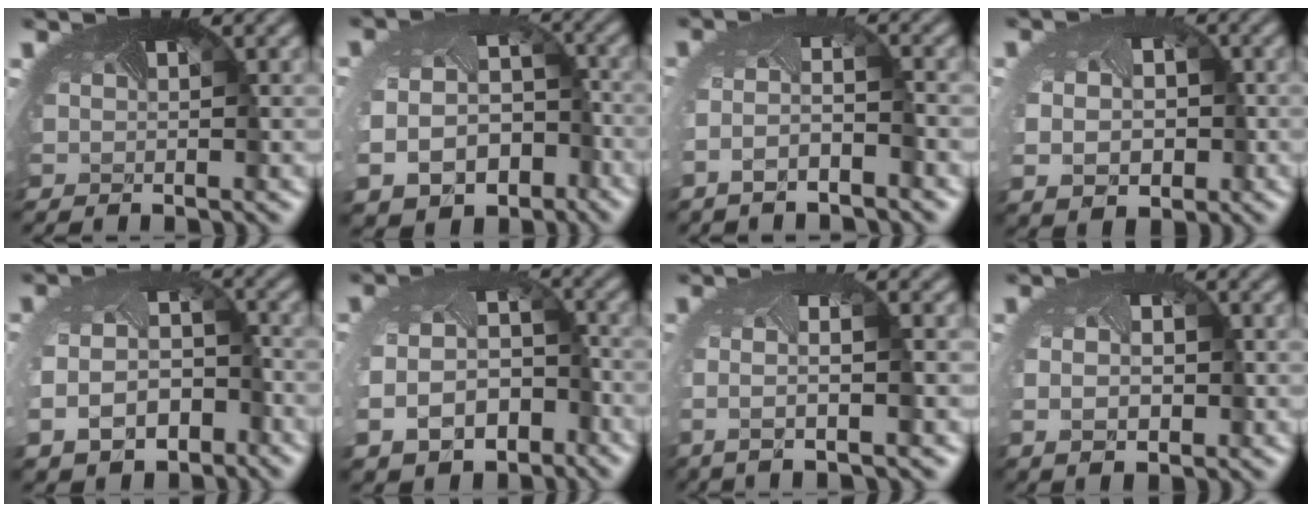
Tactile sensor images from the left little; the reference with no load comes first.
{"total": 11.0, "force": [-5.0, 8.1, 5.4], "torque": [-0.109, -0.055, -0.055]}
{"total": 3.0, "force": [-2.1, 0.4, 2.1], "torque": [-0.043, -0.008, -0.042]}
{"total": 6.0, "force": [-0.7, 4.6, 3.8], "torque": [-0.065, -0.011, 0.001]}
{"total": 7.3, "force": [-3.7, 4.8, 4.1], "torque": [-0.096, -0.036, -0.048]}
{"total": 8.5, "force": [-4.2, 5.8, 4.4], "torque": [-0.097, -0.044, -0.048]}
{"total": 3.9, "force": [-0.9, 1.0, 3.7], "torque": [-0.067, -0.010, -0.015]}
{"total": 4.0, "force": [-0.4, 2.7, 3.0], "torque": [-0.052, -0.001, 0.003]}